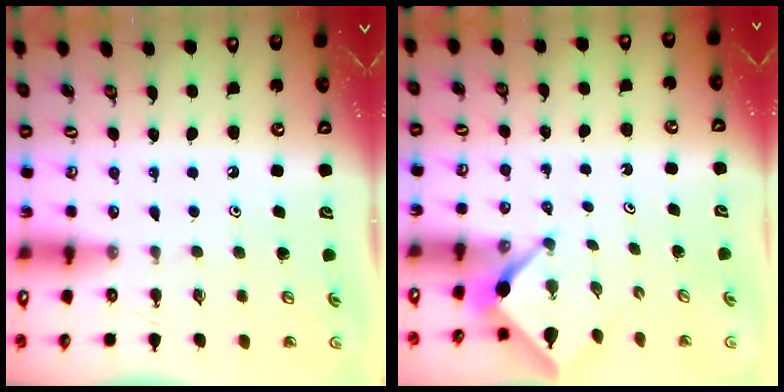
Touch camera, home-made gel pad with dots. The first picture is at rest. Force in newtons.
{"total": 2.5, "press": 2.5, "slide": 0.2}